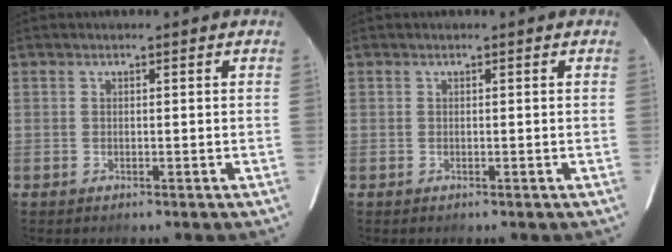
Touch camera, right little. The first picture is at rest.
{"total": 0.0}